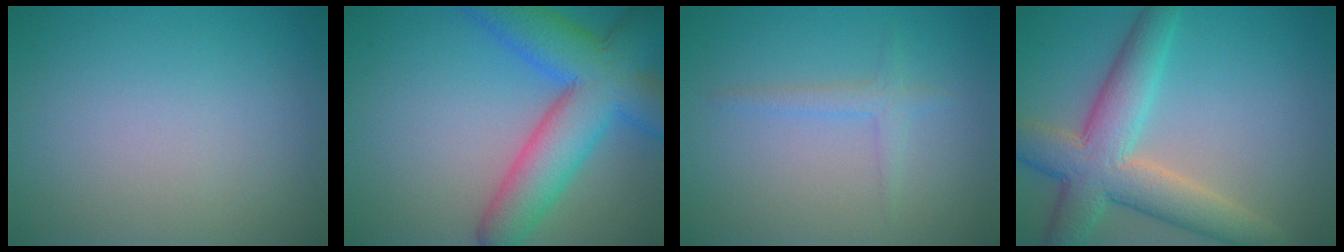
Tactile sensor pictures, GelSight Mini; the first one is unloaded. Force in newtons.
{"total": 8.0, "press": 8.0, "slide": 0.4}
{"total": 1.5, "press": 1.5, "slide": 0.0}
{"total": 7.6, "press": 7.6, "slide": 0.5}